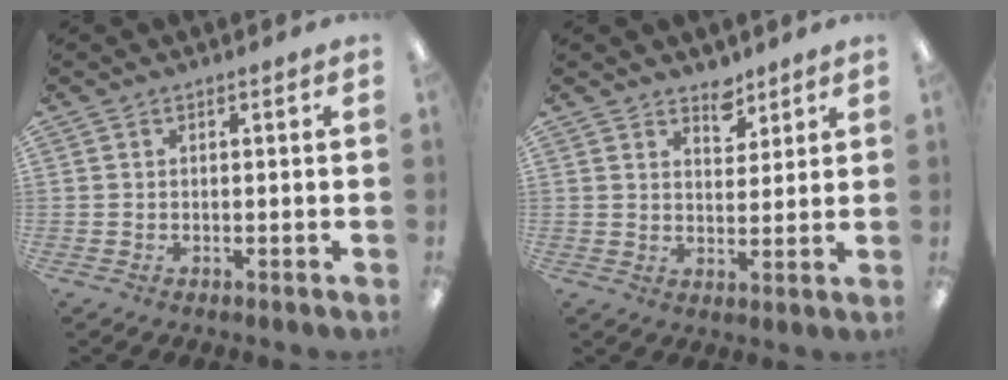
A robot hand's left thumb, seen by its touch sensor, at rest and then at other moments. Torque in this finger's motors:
{"motor_torque": [0.22, 0.24, -0.19, -0.28, -0.03]}